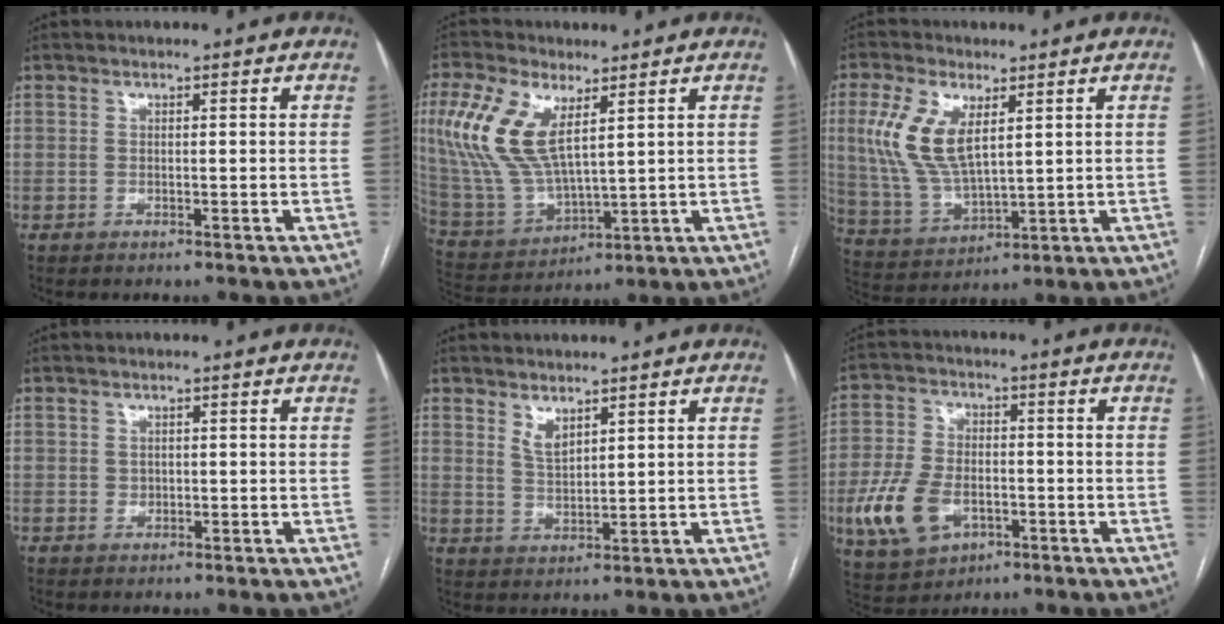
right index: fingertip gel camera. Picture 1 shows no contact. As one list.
[{"total": 13.2, "force": [4.9, 5.5, 11.0], "torque": [-0.260, 0.006, 0.108]}, {"total": 10.8, "force": [3.4, 4.5, 9.2], "torque": [-0.214, 0.003, 0.075]}, {"total": 1.2, "force": [0.1, 1.1, 0.5], "torque": [-0.006, 0.001, 0.004]}, {"total": 3.0, "force": [2.2, 1.1, 1.8], "torque": [-0.037, -0.008, 0.051]}, {"total": 11.3, "force": [-4.0, 7.1, 7.9], "torque": [-0.182, 0.004, -0.064]}]